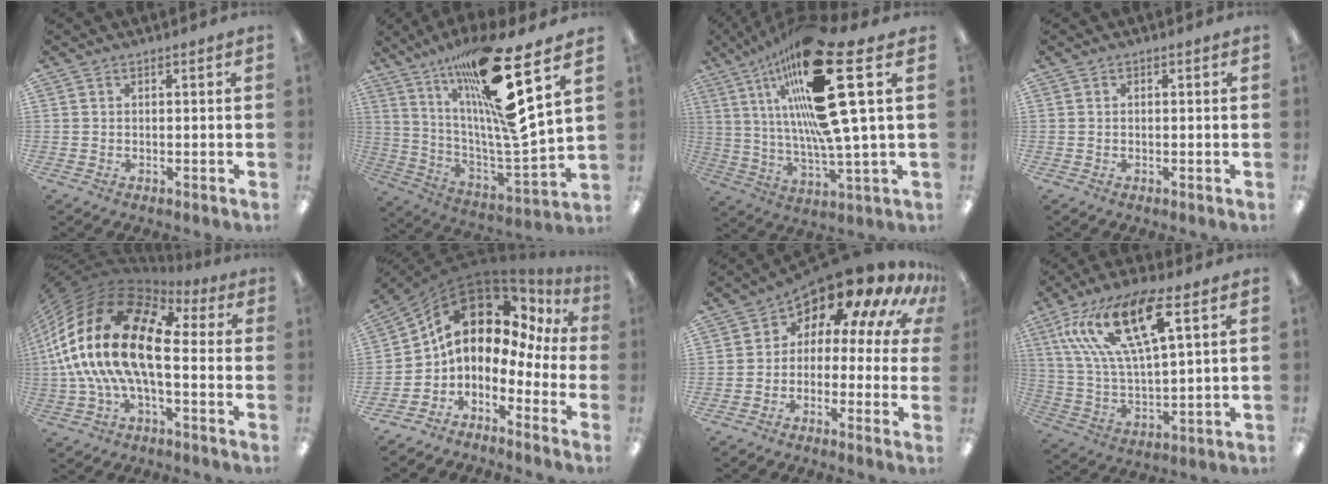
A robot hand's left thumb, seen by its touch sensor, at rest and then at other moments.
{"total": 23.6, "force": [15.7, 2.7, 17.4], "torque": [-0.300, -0.107, 0.239]}
{"total": 26.3, "force": [11.8, 4.8, 23.0], "torque": [-0.421, -0.062, 0.180]}
{"total": 0.0}
{"total": 23.1, "force": [1.3, 11.5, 20.0], "torque": [-0.425, -0.006, 0.029]}
{"total": 11.4, "force": [5.8, 6.4, 7.4], "torque": [-0.135, -0.050, 0.096]}
{"total": 12.9, "force": [8.8, 4.7, 8.1], "torque": [-0.125, -0.077, 0.144]}
{"total": 19.0, "force": [10.0, 6.6, 14.8], "torque": [-0.300, -0.028, 0.165]}